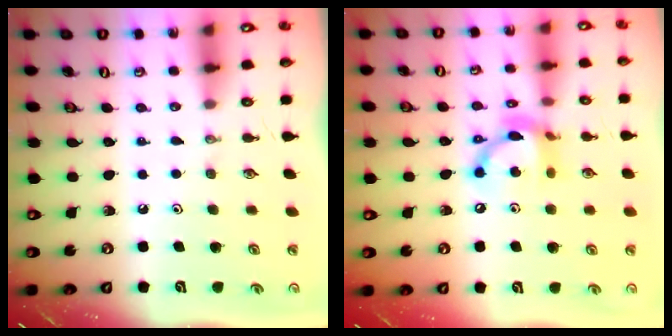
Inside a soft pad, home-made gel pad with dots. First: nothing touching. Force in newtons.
{"total": 12.3, "press": 12.2, "slide": 0.7}